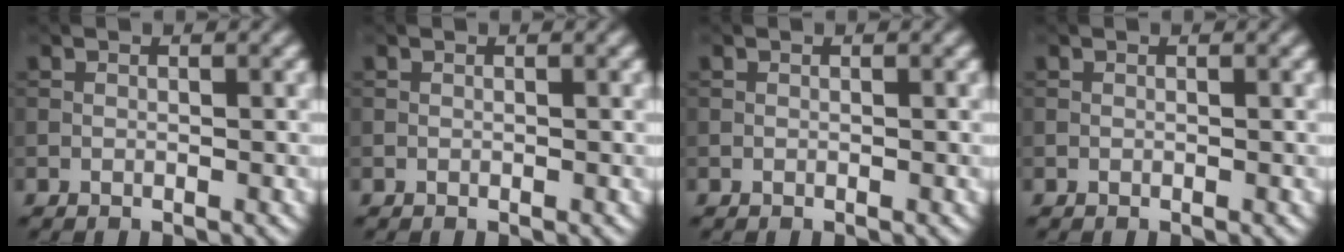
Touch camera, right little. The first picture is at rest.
{"total": 0.0}
{"total": 0.0}
{"total": 0.0}